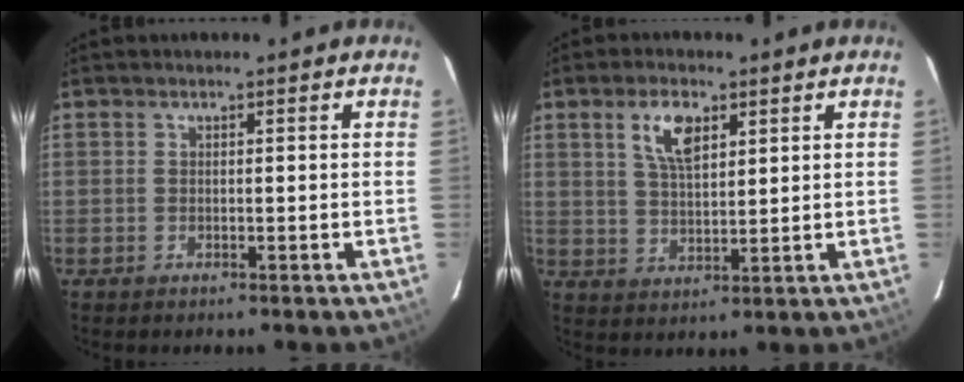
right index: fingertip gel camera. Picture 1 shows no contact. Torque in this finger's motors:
{"motor_torque": [0.42, 0.15, 0.24, 0.06]}